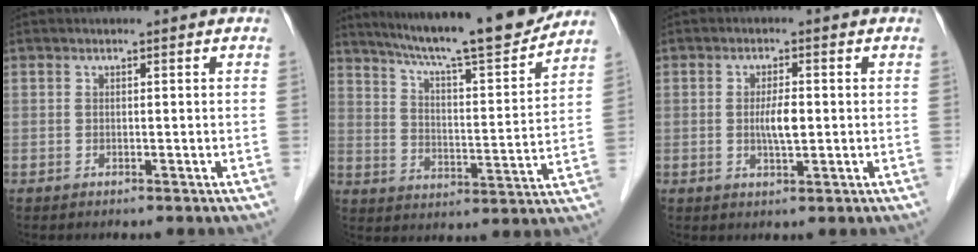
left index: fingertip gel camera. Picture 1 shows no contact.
{"total": 18.8, "force": [16.5, 0.4, 9.0], "torque": [-0.142, -0.012, 0.244]}
{"total": 3.4, "force": [-0.1, 0.7, 3.3], "torque": [-0.062, -0.002, -0.001]}